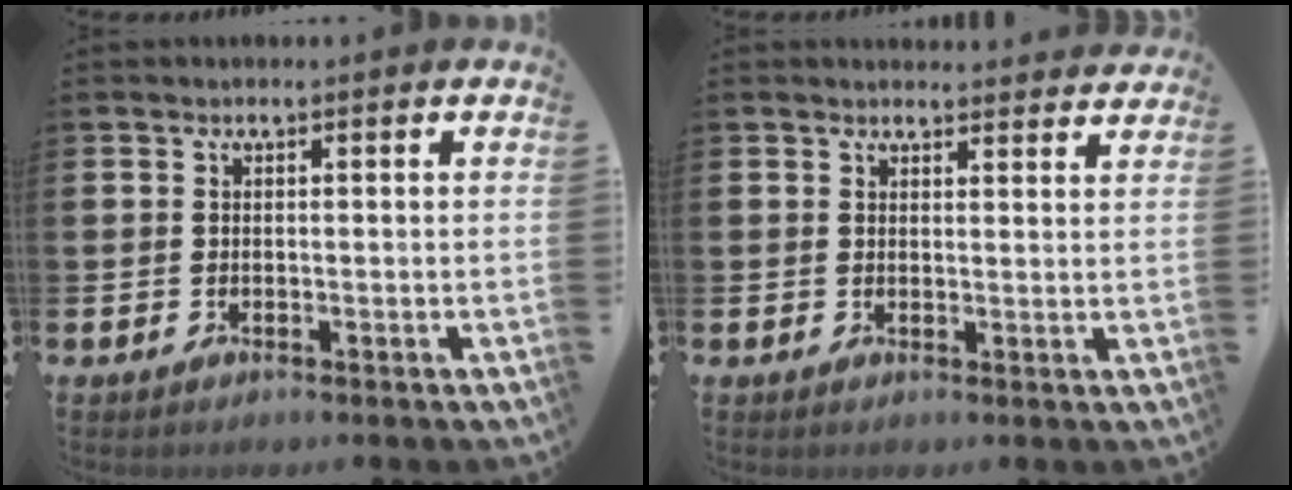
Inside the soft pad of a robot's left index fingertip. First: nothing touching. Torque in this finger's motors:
{"motor_torque": [0.14, -0.16, 0.09, 0.00]}